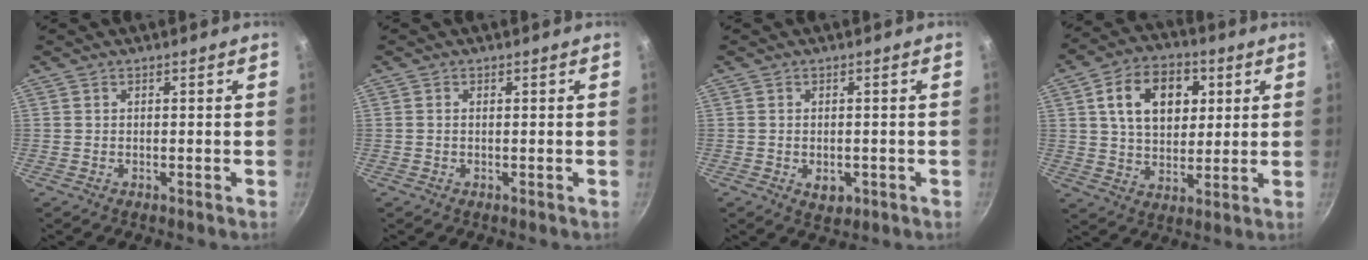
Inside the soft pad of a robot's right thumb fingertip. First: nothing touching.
{"total": 0.6, "force": [0.0, 0.3, 0.5], "torque": [-0.010, 0.002, 0.000]}
{"total": 3.5, "force": [-0.9, 2.4, 2.4], "torque": [-0.030, 0.000, -0.009]}
{"total": 14.3, "force": [4.1, 9.9, 9.5], "torque": [-0.120, 0.000, 0.063]}